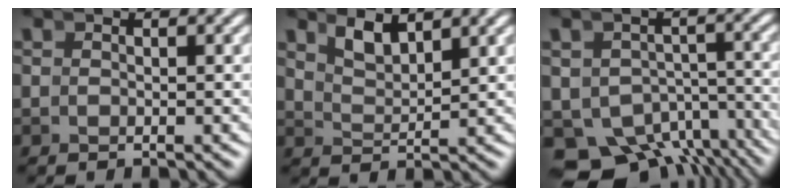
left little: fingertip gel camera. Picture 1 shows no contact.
{"total": 2.4, "force": [2.0, 0.3, 1.3], "torque": [-0.021, -0.006, 0.037]}
{"total": 12.3, "force": [-7.4, 8.4, 5.1], "torque": [-0.086, -0.060, -0.101]}